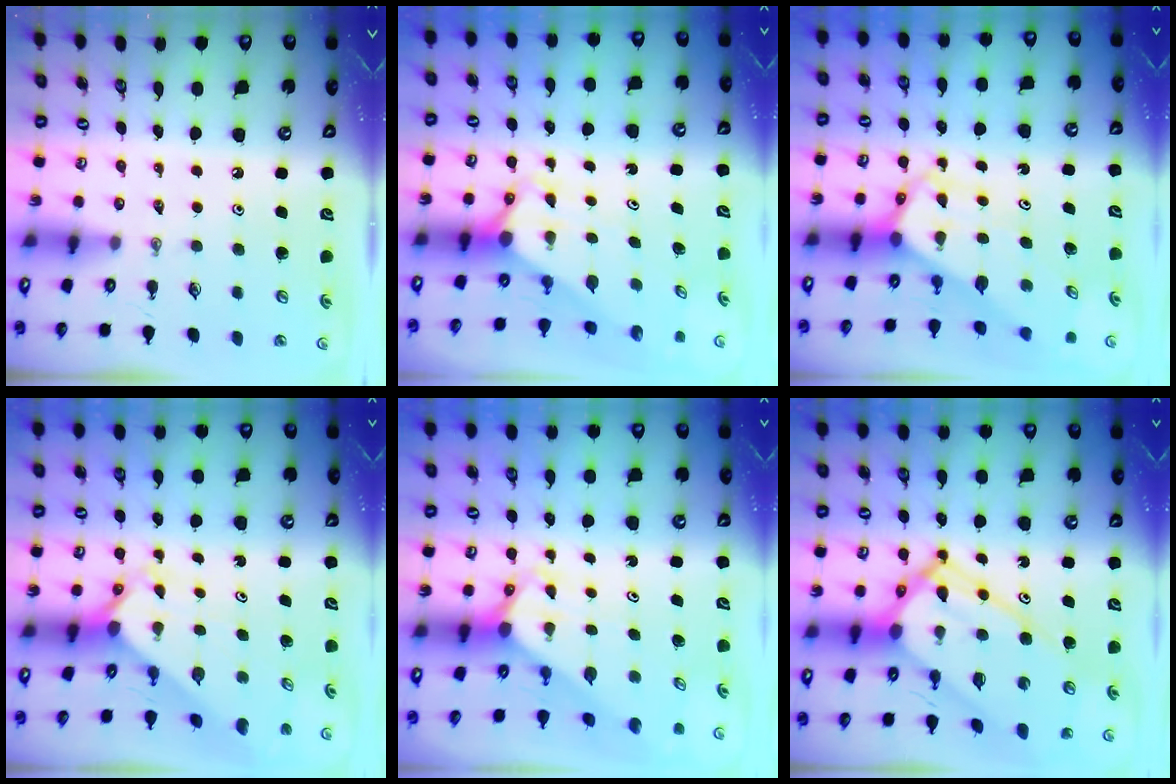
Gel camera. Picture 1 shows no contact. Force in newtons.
{"total": 2.7, "press": 2.7, "slide": 0.0}
{"total": 4.7, "press": 4.7, "slide": 0.4}
{"total": 2.4, "press": 2.3, "slide": 0.2}
{"total": 3.0, "press": 3.0, "slide": 0.2}
{"total": 18.9, "press": 18.8, "slide": 1.7}